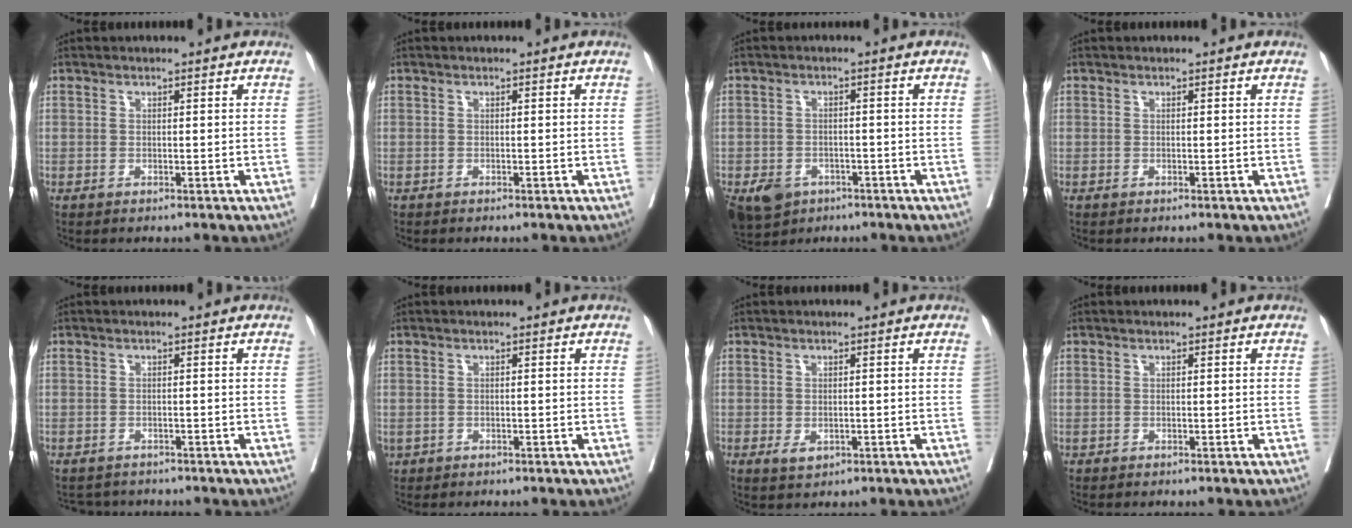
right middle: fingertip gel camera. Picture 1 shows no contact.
{"total": 0.0}
{"total": 7.8, "force": [-4.9, 5.3, 3.0], "torque": [-0.059, -0.002, -0.075]}
{"total": 0.0}
{"total": 2.9, "force": [-2.7, 1.0, -0.2], "torque": [0.005, -0.004, -0.041]}
{"total": 1.4, "force": [-0.7, 1.1, 0.6], "torque": [-0.016, 0.001, -0.006]}
{"total": 2.1, "force": [-0.7, 1.4, 1.4], "torque": [-0.020, -0.001, -0.002]}
{"total": 0.0}